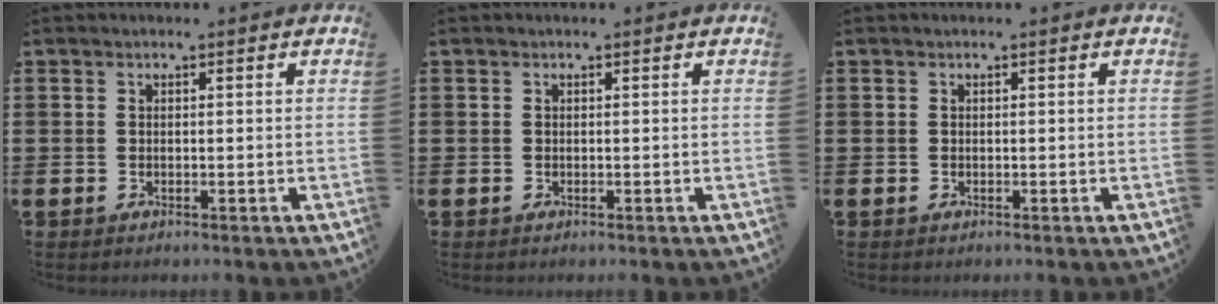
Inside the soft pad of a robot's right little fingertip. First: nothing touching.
{"total": 0.0}
{"total": 0.0}